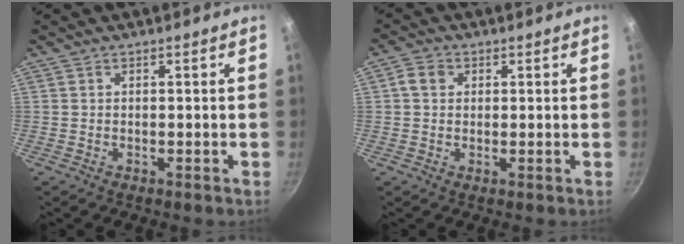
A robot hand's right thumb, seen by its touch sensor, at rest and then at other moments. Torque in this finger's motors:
{"motor_torque": [0.09, 0.08, 0.14, -0.12, 0.14]}